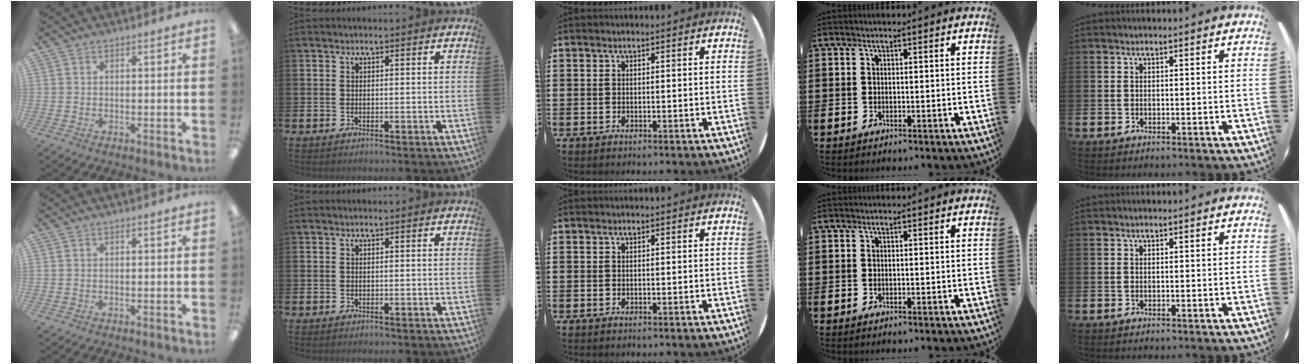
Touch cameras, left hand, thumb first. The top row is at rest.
{}